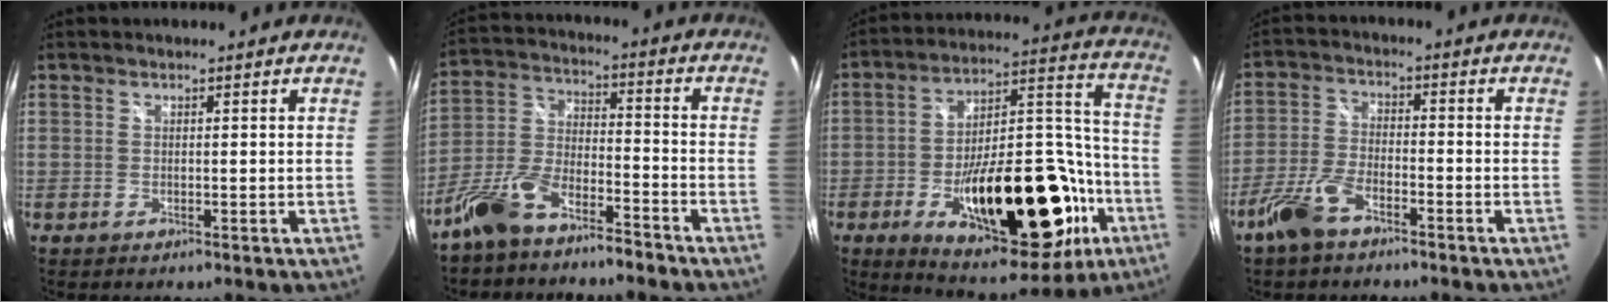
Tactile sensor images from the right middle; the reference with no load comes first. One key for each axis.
{"total": 10.4, "fx": -7.9, "fy": 3.7, "fz": 5.7, "tx": -0.132, "ty": 0.010, "tz": -0.148}
{"total": 30.1, "fx": -11.7, "fy": 13.2, "fz": 24.4, "tx": -0.372, "ty": 0.020, "tz": -0.156}
{"total": 7.4, "fx": -5.2, "fy": 2.9, "fz": 4.4, "tx": -0.104, "ty": 0.000, "tz": -0.103}